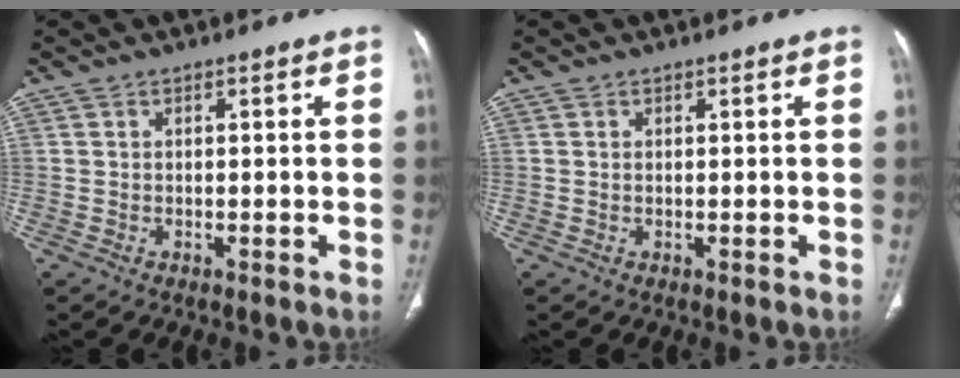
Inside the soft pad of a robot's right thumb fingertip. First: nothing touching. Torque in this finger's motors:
{"motor_torque": [0.11, -0.03, -0.05, -0.31, -0.06]}